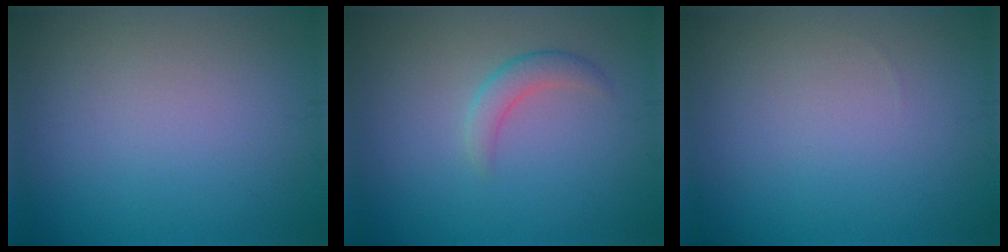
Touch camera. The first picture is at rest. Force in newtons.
{"total": 1.9, "press": 1.9, "slide": 0.1}
{"total": 0.0}